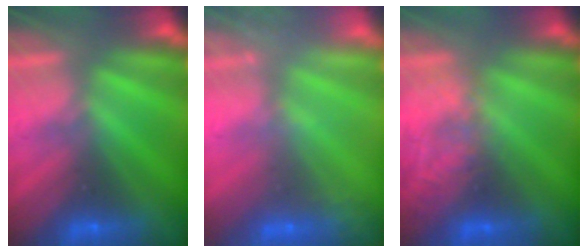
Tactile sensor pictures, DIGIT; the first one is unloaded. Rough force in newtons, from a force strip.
{"total": 2.4}
{"total": 2.1}